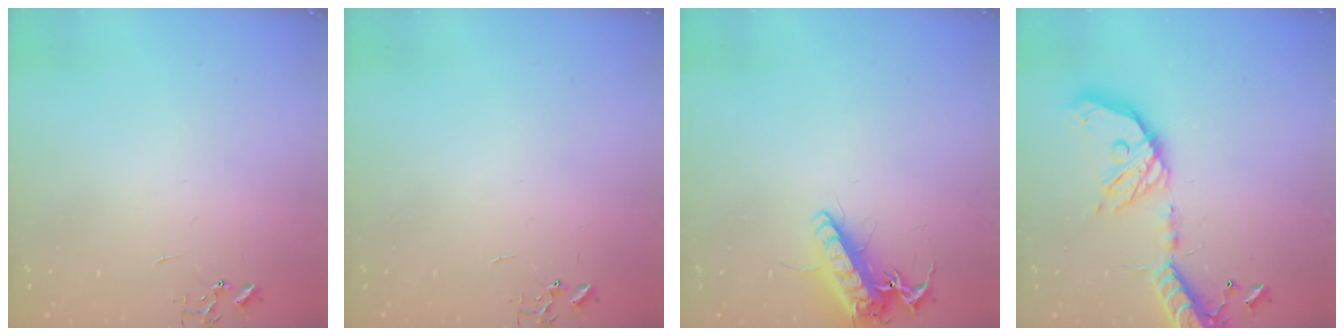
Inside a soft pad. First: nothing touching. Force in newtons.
{"total": 0.0}
{"total": 13.8, "press": 13.7, "slide": 1.9}
{"total": 20.9, "press": 20.5, "slide": 3.9}